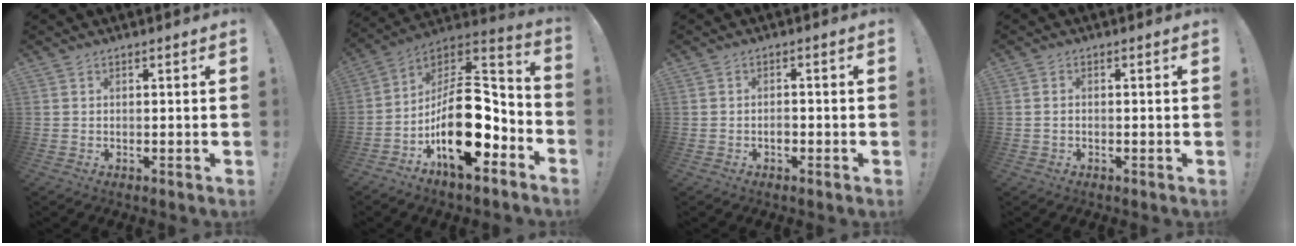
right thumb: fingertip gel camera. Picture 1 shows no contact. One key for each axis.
{"total": 22.9, "fx": -5.7, "fy": 11.6, "fz": 18.8, "tx": -0.311, "ty": 0.035, "tz": -0.083}
{"total": 1.8, "fx": -0.8, "fy": 1.2, "fz": 1.1, "tx": -0.012, "ty": 0.000, "tz": -0.016}
{"total": 0.7, "fx": -0.2, "fy": 0.6, "fz": 0.4, "tx": -0.010, "ty": 0.005, "tz": -0.003}